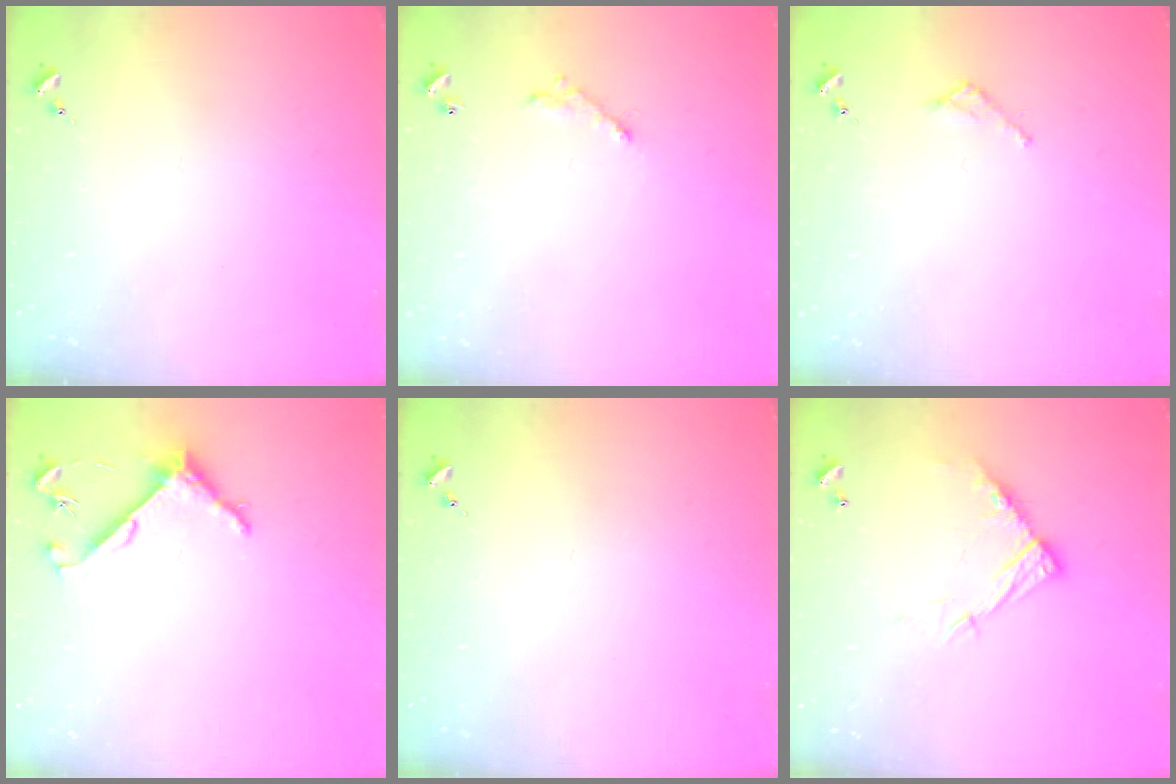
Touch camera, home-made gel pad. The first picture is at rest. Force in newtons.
{"total": 5.2, "press": 5.2, "slide": 0.2}
{"total": 2.7, "press": 2.7, "slide": 0.2}
{"total": 5.6, "press": 5.6, "slide": 0.2}
{"total": 0.0}
{"total": 11.4, "press": 11.4, "slide": 0.7}